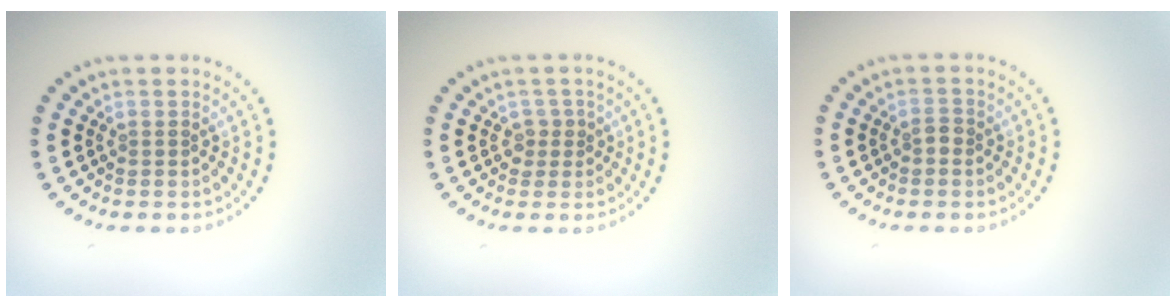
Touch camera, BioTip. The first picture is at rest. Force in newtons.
{"total": 1.3, "press": 1.0, "slide": 0.9}
{"total": 0.8, "press": 0.7, "slide": 0.2}